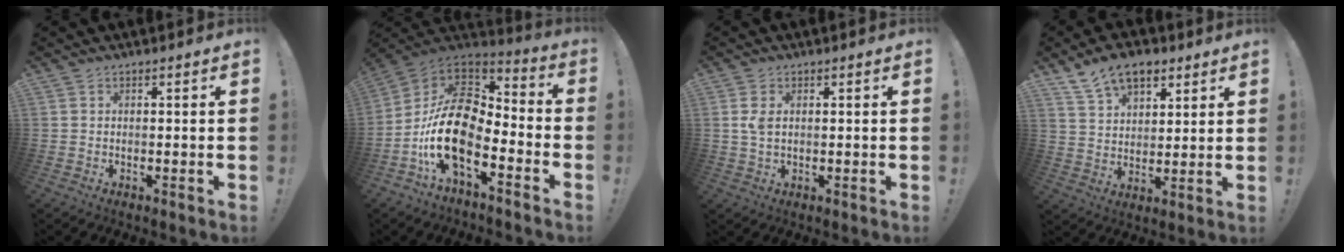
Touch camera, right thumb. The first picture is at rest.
{"total": 19.1, "force": [-6.0, 9.6, 15.4], "torque": [-0.302, 0.026, -0.100]}
{"total": 3.1, "force": [0.7, 1.7, 2.4], "torque": [-0.042, 0.002, 0.013]}
{"total": 11.1, "force": [7.4, 6.4, 5.1], "torque": [-0.087, -0.034, 0.142]}